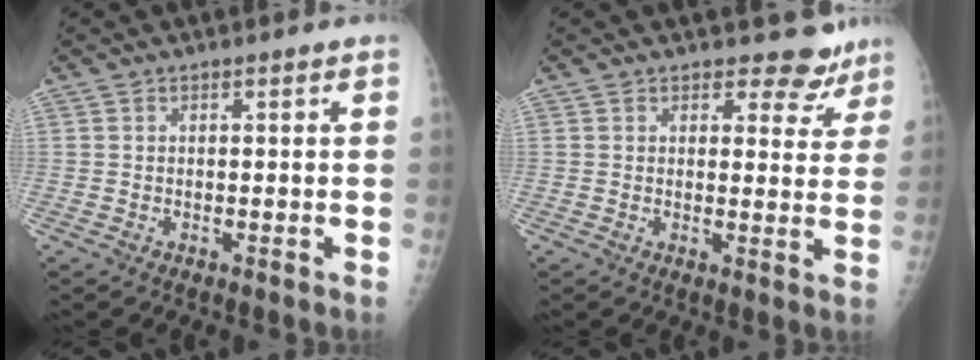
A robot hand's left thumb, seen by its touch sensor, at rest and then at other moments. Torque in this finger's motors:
{"motor_torque": [-0.32, 0.12, 0.03, -0.05, 0.04]}